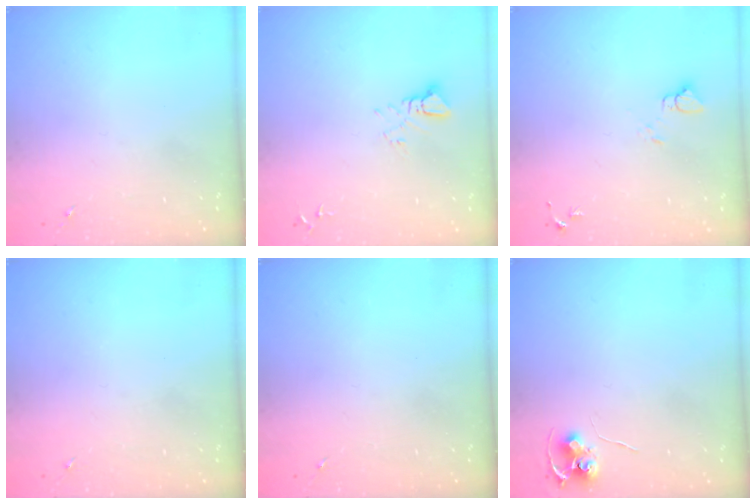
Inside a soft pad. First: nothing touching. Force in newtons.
{"total": 3.3, "press": 3.3, "slide": 0.2}
{"total": 3.9, "press": 3.9, "slide": 0.4}
{"total": 0.0}
{"total": 0.0}
{"total": 6.9, "press": 6.9, "slide": 0.5}